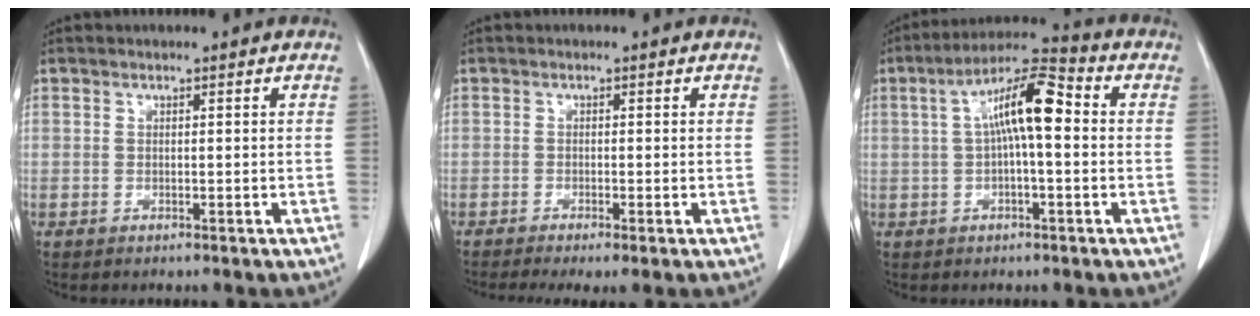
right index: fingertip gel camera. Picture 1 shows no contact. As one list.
[{"total": 4.0, "force": [-2.7, 0.5, 3.0], "torque": [-0.048, -0.012, -0.043]}, {"total": 9.5, "force": [1.0, 2.1, 9.2], "torque": [-0.165, 0.033, 0.011]}]